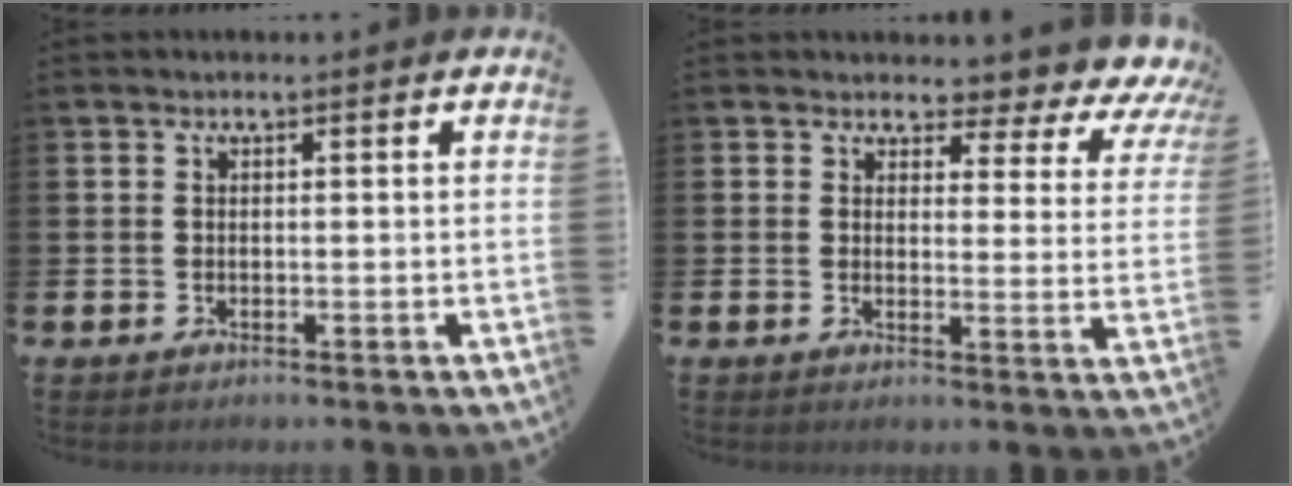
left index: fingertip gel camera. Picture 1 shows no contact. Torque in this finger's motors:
{"motor_torque": [0.60, -0.37, 0.55, 0.02]}